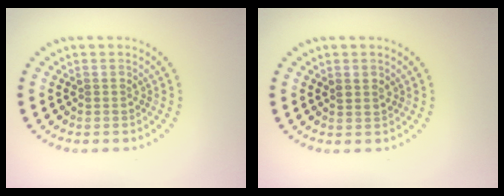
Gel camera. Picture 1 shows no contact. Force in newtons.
{"total": 1.1, "press": 1.0, "slide": 0.5}